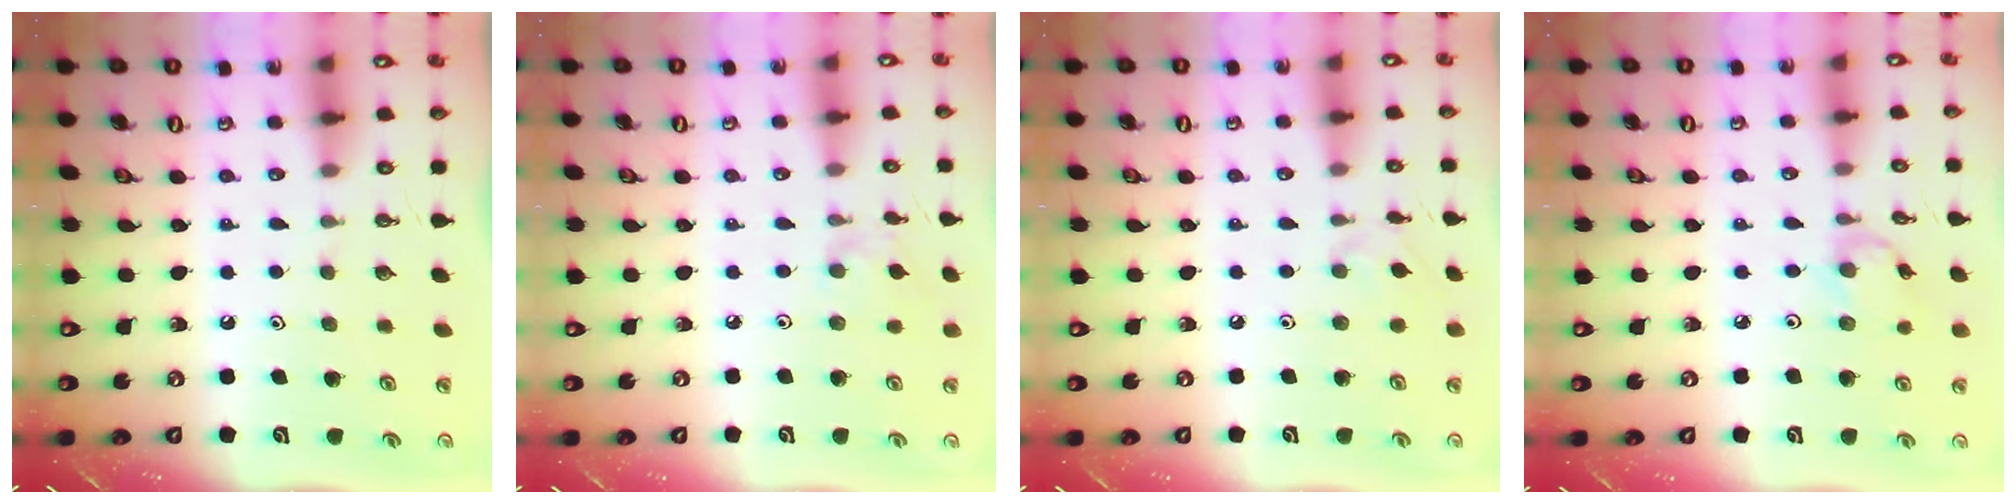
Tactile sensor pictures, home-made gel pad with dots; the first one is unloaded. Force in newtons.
{"total": 3.0, "press": 2.9, "slide": 0.6}
{"total": 2.2, "press": 2.1, "slide": 0.5}
{"total": 4.2, "press": 4.2, "slide": 0.2}